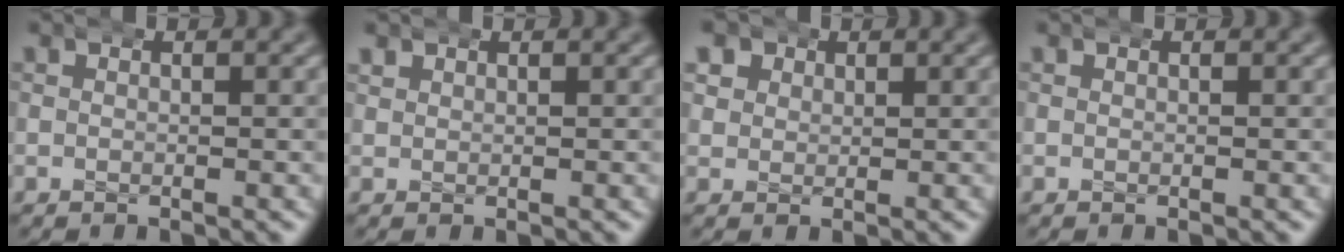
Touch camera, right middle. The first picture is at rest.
{"total": 1.0, "force": [0.9, 0.3, 0.0], "torque": [0.002, 0.001, 0.018]}
{"total": 3.3, "force": [1.4, 2.8, 1.0], "torque": [-0.023, -0.005, 0.025]}
{"total": 0.0}